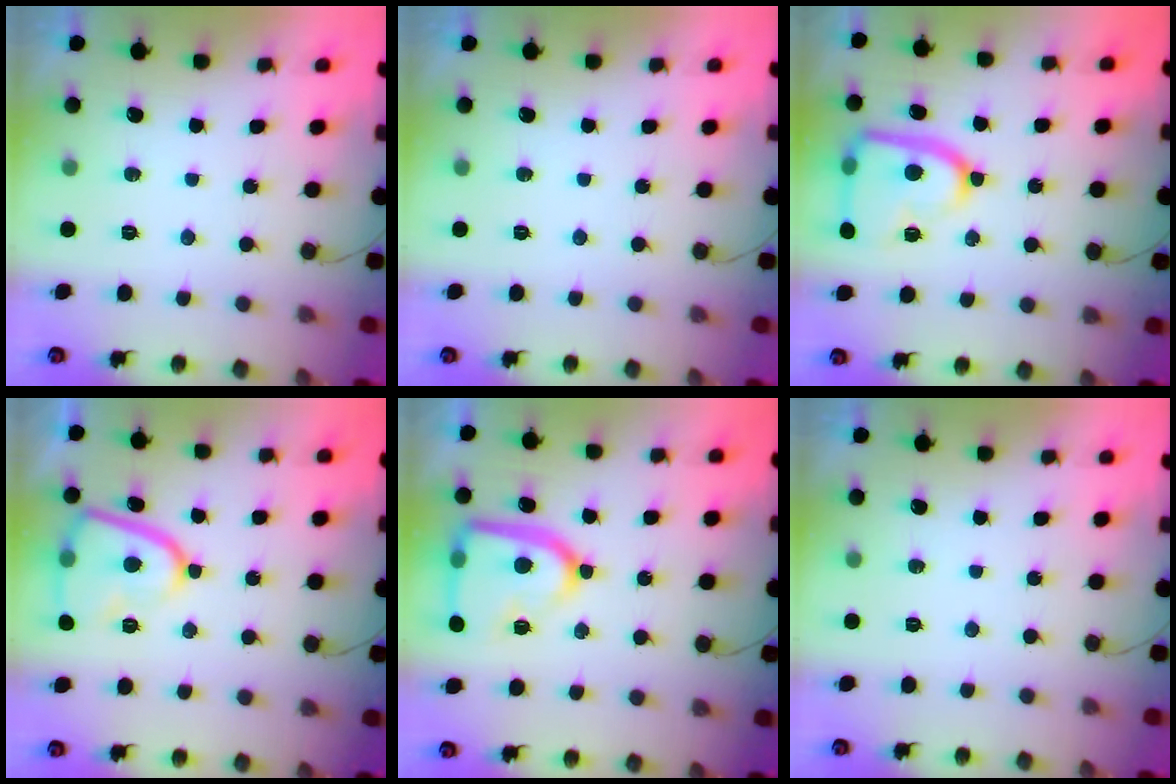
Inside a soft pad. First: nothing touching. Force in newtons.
{"total": 0.0}
{"total": 17.6, "press": 17.5, "slide": 1.4}
{"total": 13.8, "press": 13.7, "slide": 1.4}
{"total": 19.2, "press": 19.1, "slide": 1.7}
{"total": 0.0}